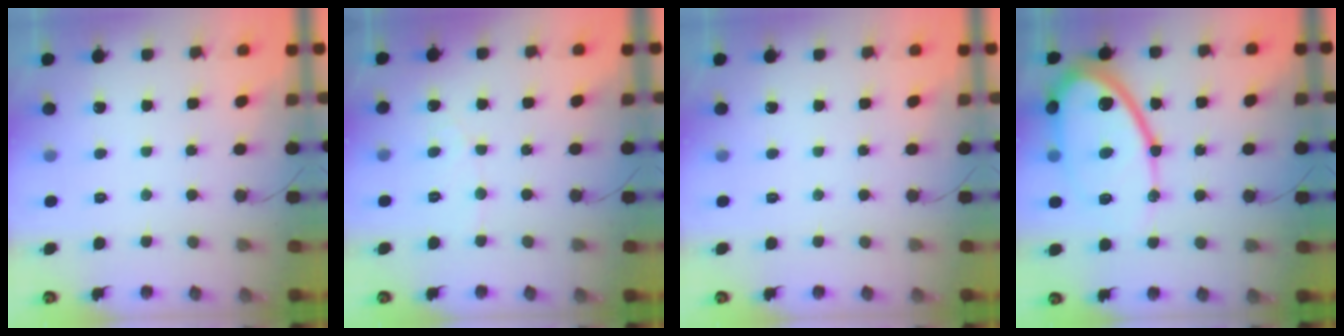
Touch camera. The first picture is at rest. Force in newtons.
{"total": 3.4, "press": 3.4, "slide": 0.3}
{"total": 0.0}
{"total": 19.7, "press": 19.6, "slide": 1.8}